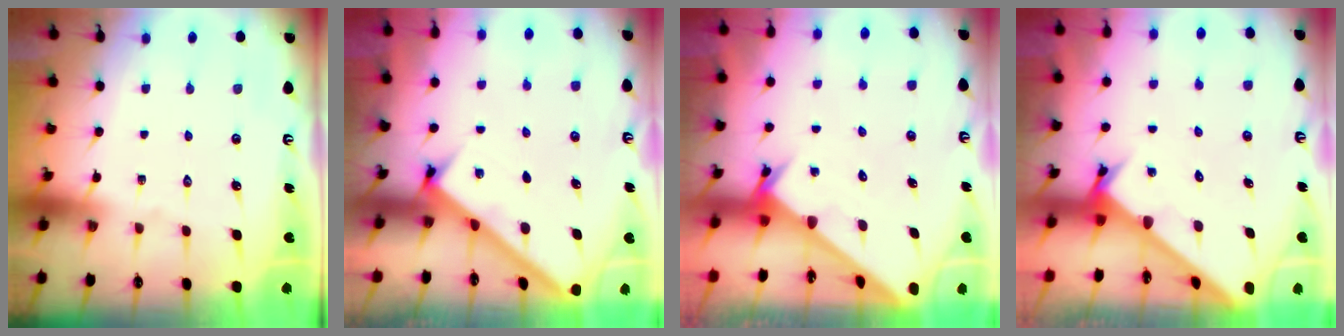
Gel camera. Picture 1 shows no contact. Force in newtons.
{"total": 2.5, "press": 2.5, "slide": 0.3}
{"total": 2.4, "press": 2.4, "slide": 0.2}
{"total": 2.4, "press": 2.4, "slide": 0.3}